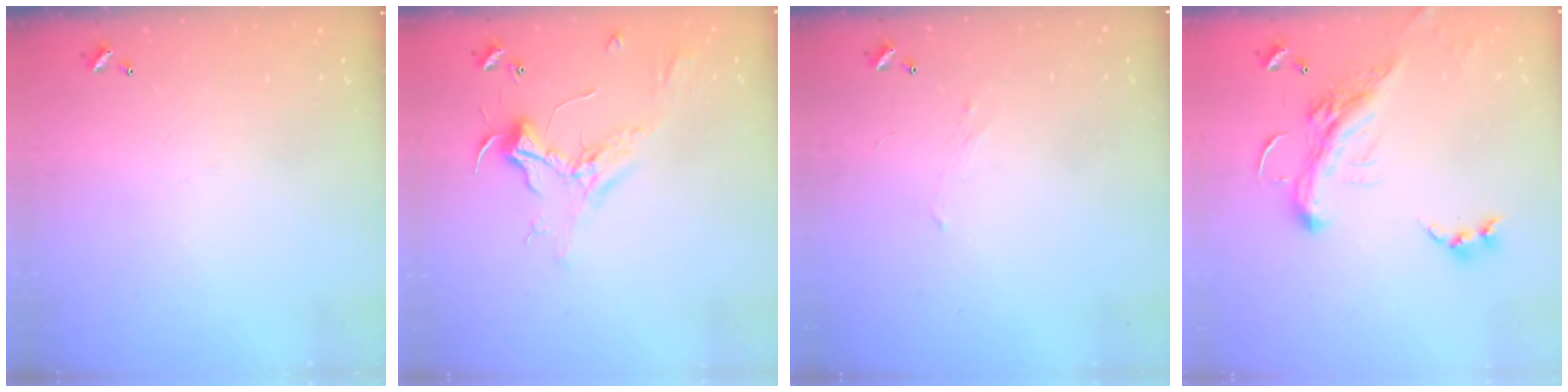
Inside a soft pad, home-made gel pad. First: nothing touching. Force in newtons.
{"total": 2.4, "press": 2.3, "slide": 0.8}
{"total": 1.0, "press": 0.8, "slide": 0.5}
{"total": 5.4, "press": 5.2, "slide": 1.4}